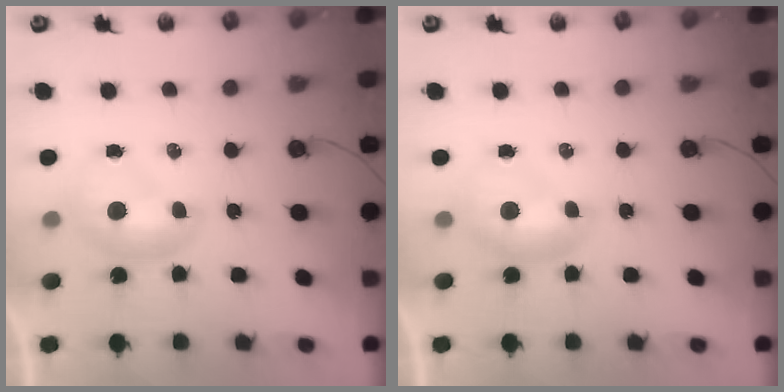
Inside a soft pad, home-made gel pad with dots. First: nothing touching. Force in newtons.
{"total": 0.0}